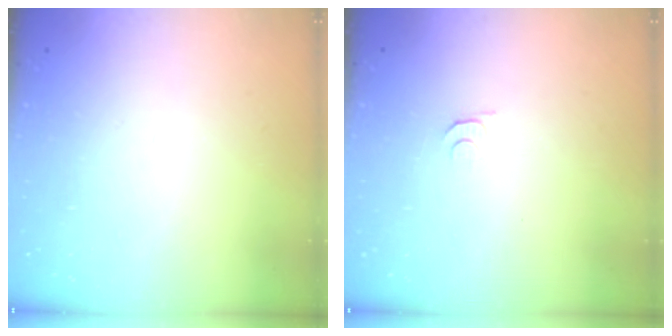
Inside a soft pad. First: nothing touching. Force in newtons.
{"total": 4.1, "press": 4.0, "slide": 0.6}